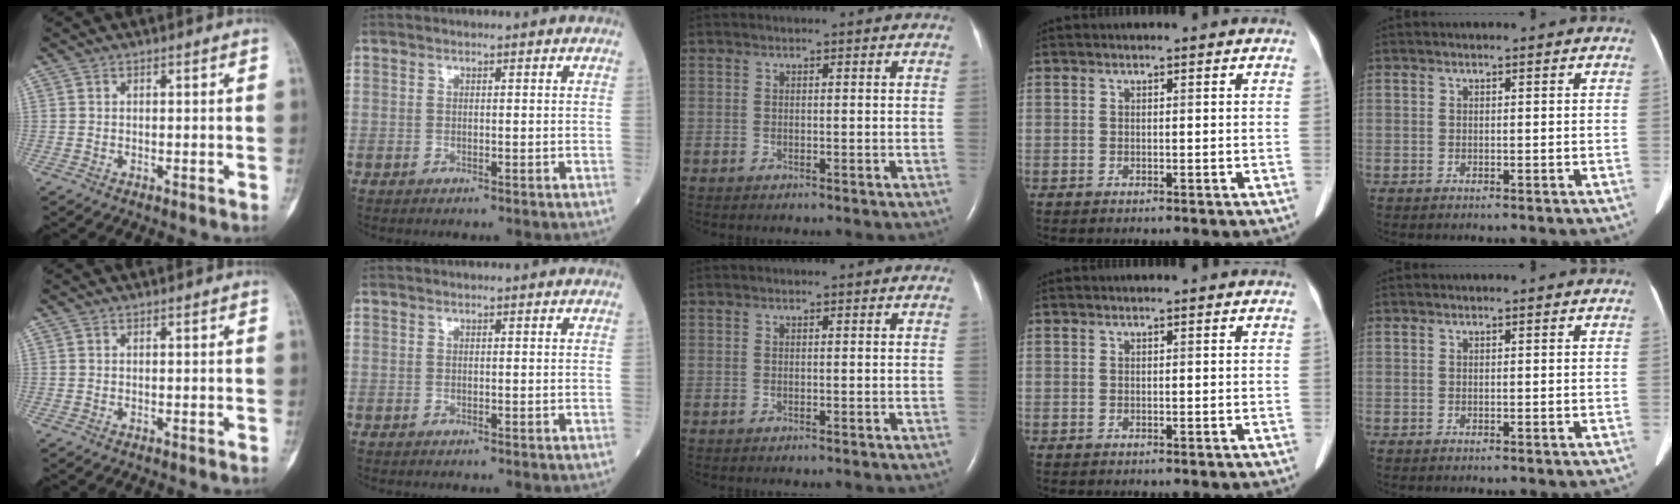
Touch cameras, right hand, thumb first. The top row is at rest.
{}